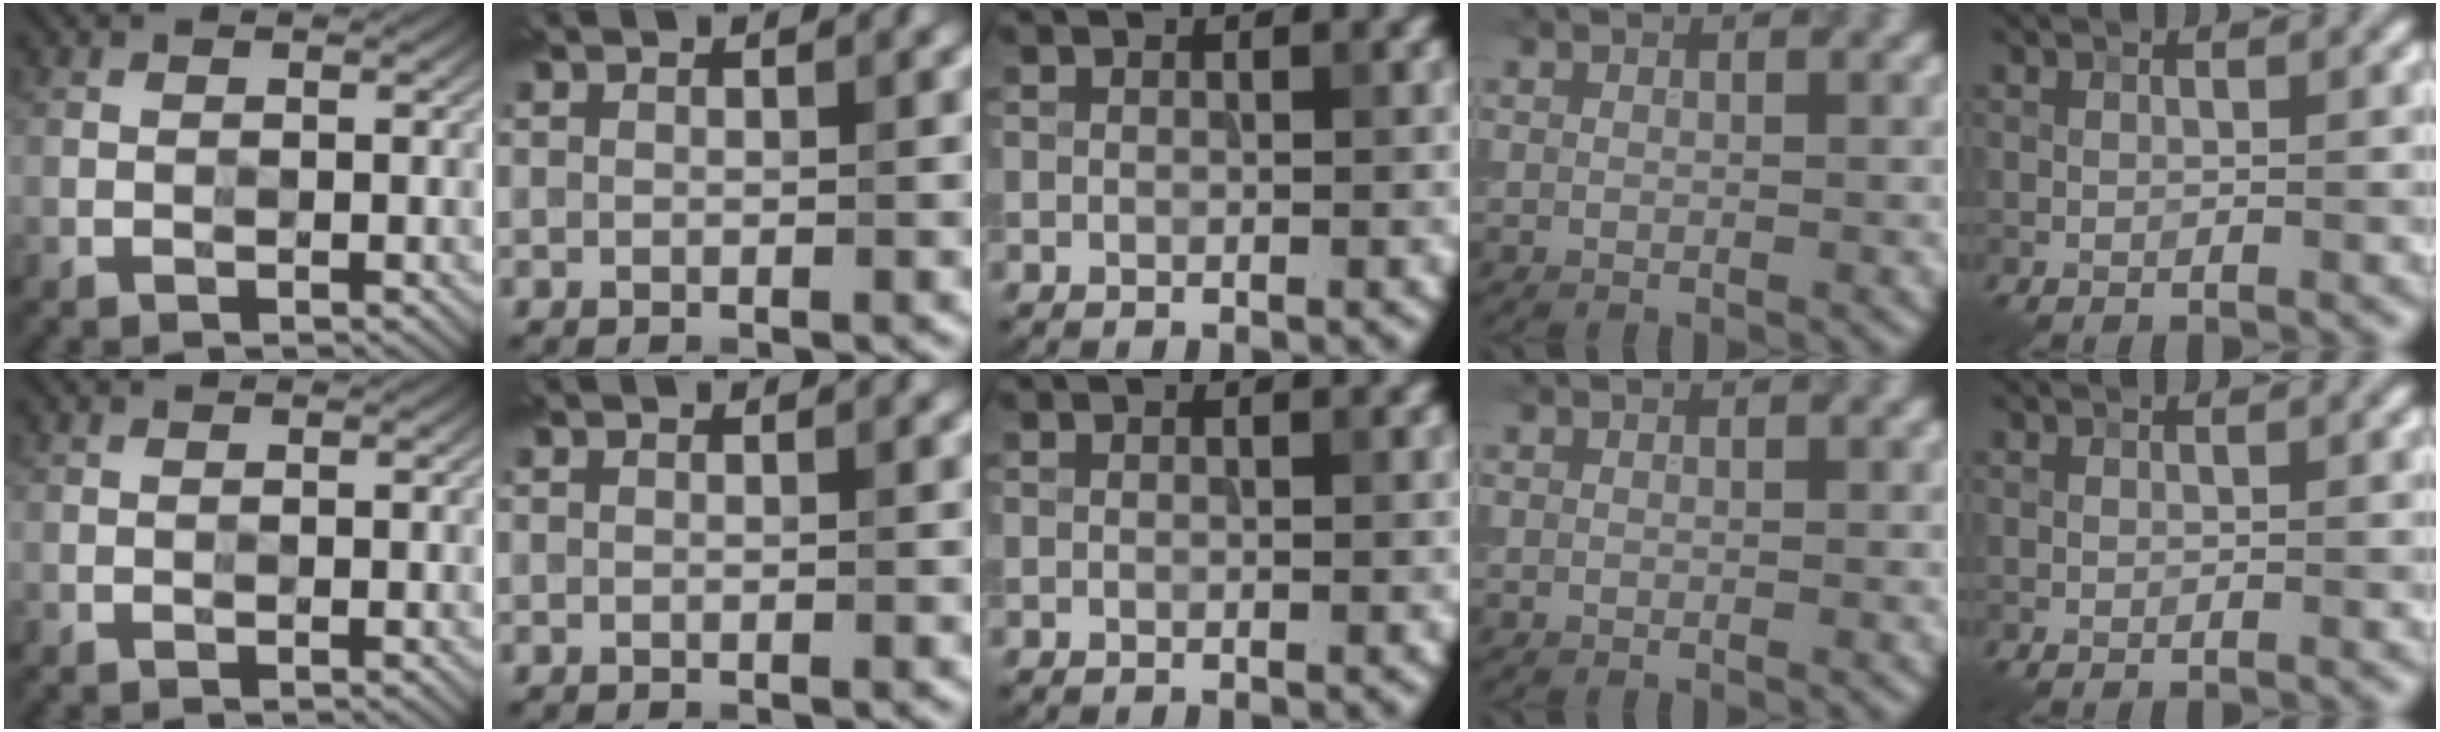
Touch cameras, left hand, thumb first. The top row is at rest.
{}